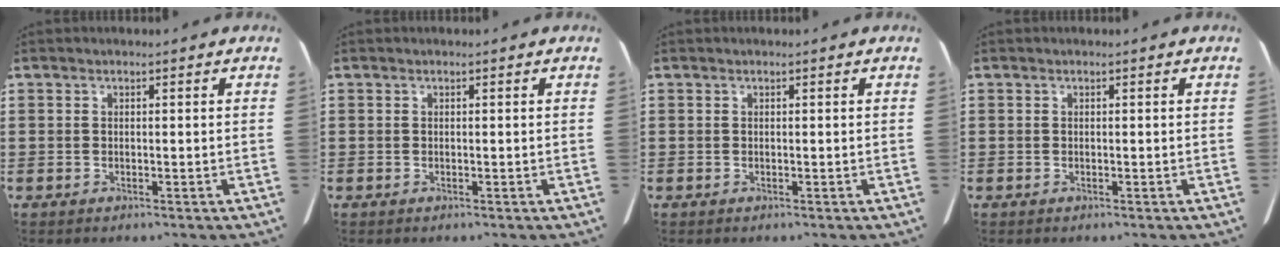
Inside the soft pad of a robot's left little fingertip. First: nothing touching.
{"total": 0.0}
{"total": 0.0}
{"total": 0.0}